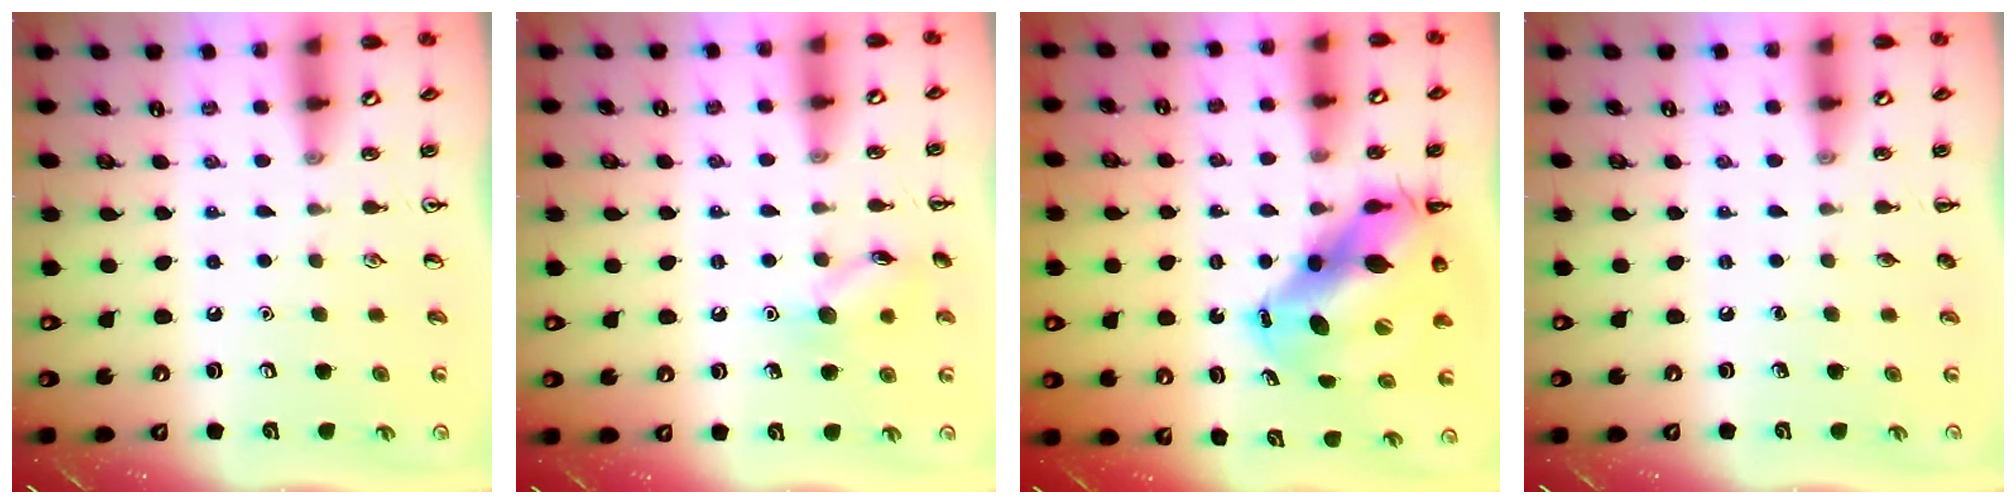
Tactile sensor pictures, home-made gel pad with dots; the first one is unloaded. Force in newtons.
{"total": 9.5, "press": 9.4, "slide": 0.9}
{"total": 13.4, "press": 12.9, "slide": 3.6}
{"total": 0.0}